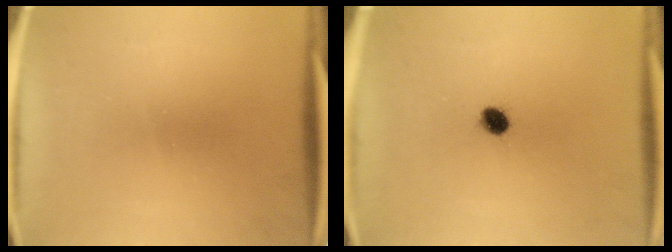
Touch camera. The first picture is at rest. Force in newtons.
{"total": 3.5}